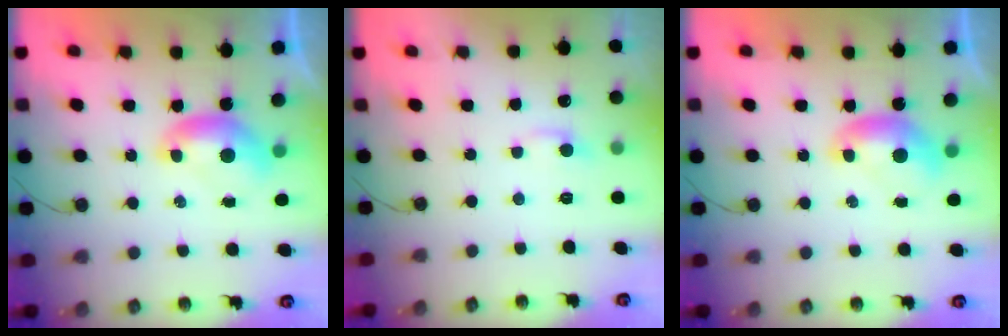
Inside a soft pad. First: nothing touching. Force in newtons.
{"total": 0.7, "press": 0.4, "slide": 0.6}
{"total": 0.0}